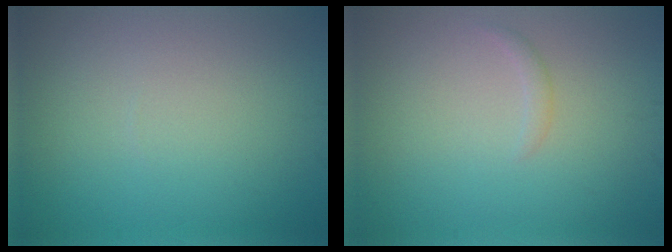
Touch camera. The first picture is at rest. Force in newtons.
{"total": 0.7, "press": 0.7, "slide": 0.0}